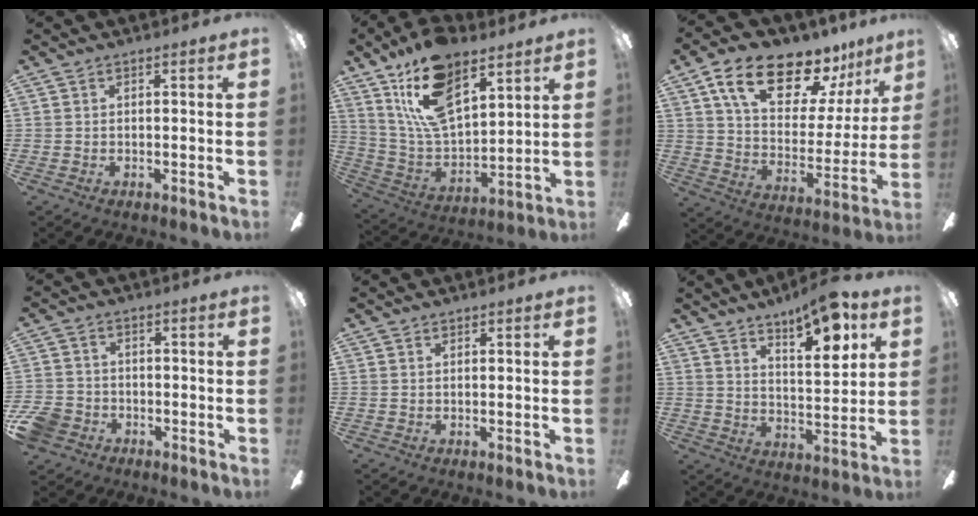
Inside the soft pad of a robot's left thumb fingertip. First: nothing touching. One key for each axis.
{"total": 18.9, "fx": 12.0, "fy": 9.0, "fz": 11.6, "tx": -0.225, "ty": -0.051, "tz": 0.215}
{"total": 18.7, "fx": 13.2, "fy": 8.4, "fz": 10.3, "tx": -0.166, "ty": -0.084, "tz": 0.226}
{"total": 6.4, "fx": -3.3, "fy": 4.9, "fz": 2.3, "tx": -0.067, "ty": 0.021, "tz": -0.067}
{"total": 0.5, "fx": 0.4, "fy": 0.3, "fz": 0.1, "tx": -0.003, "ty": 0.000, "tz": 0.009}
{"total": 11.1, "fx": 8.1, "fy": 3.0, "fz": 6.9, "tx": -0.103, "ty": -0.045, "tz": 0.136}